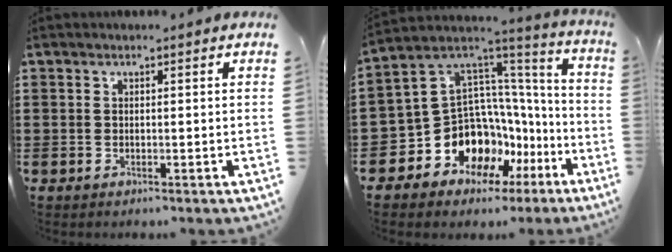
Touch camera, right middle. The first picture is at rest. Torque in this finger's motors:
{"motor_torque": [2.14, 0.00, 1.05, 0.21]}